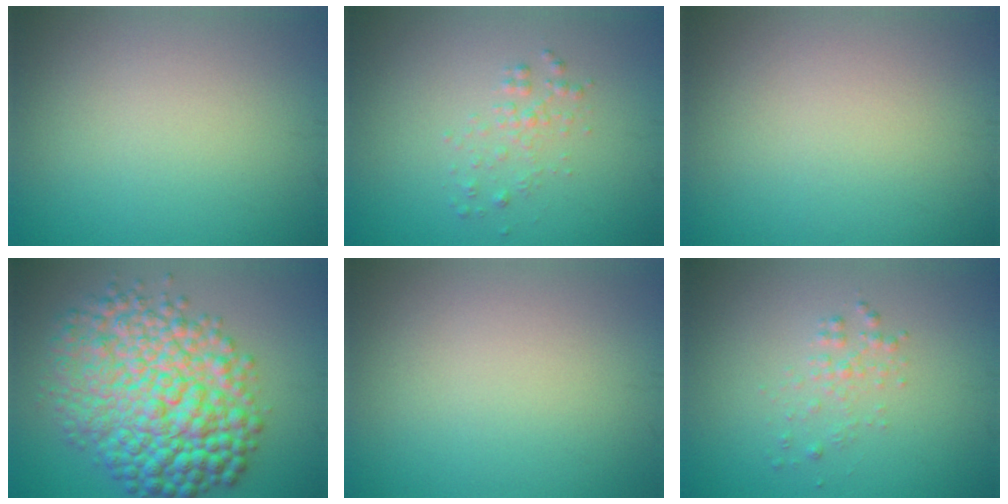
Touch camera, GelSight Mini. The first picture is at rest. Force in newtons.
{"total": 1.3, "press": 1.3, "slide": 0.1}
{"total": 0.0}
{"total": 11.0, "press": 11.0, "slide": 0.1}
{"total": 0.0}
{"total": 1.4, "press": 1.4, "slide": 0.0}